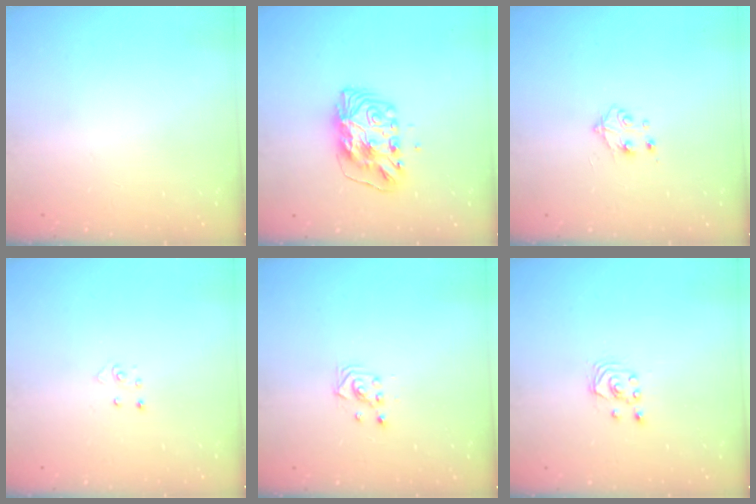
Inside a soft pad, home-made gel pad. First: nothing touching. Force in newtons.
{"total": 10.3, "press": 10.3, "slide": 0.8}
{"total": 4.9, "press": 4.9, "slide": 0.7}
{"total": 3.4, "press": 3.4, "slide": 0.3}
{"total": 2.9, "press": 2.9, "slide": 0.3}
{"total": 2.1, "press": 2.1, "slide": 0.3}